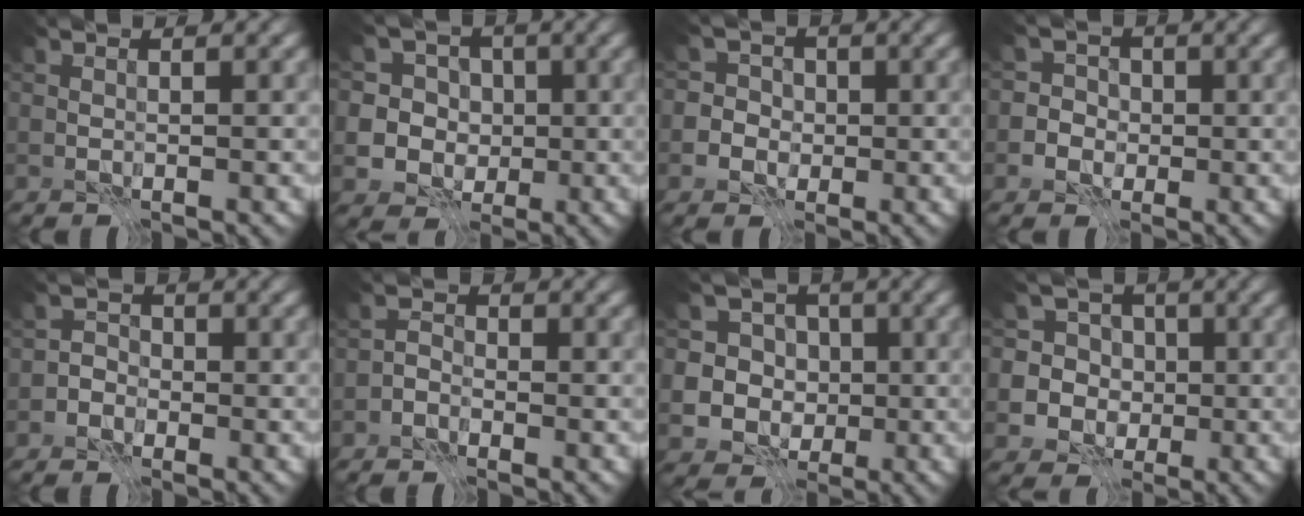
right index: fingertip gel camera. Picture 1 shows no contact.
{"total": 6.3, "force": [0.6, 6.0, 2.1], "torque": [-0.024, 0.019, -0.014]}
{"total": 4.6, "force": [-0.3, 4.4, 1.2], "torque": [0.000, 0.028, -0.031]}
{"total": 3.8, "force": [-0.6, 3.7, 0.9], "torque": [0.013, 0.022, -0.035]}
{"total": 2.2, "force": [-1.4, 1.7, 0.2], "torque": [0.025, 0.005, -0.042]}
{"total": 1.8, "force": [-1.5, 0.9, 0.2], "torque": [0.014, 0.005, -0.038]}
{"total": 6.5, "force": [-0.1, 6.2, 2.0], "torque": [-0.027, 0.027, -0.030]}
{"total": 7.2, "force": [0.8, 6.7, 2.4], "torque": [-0.036, 0.021, -0.012]}